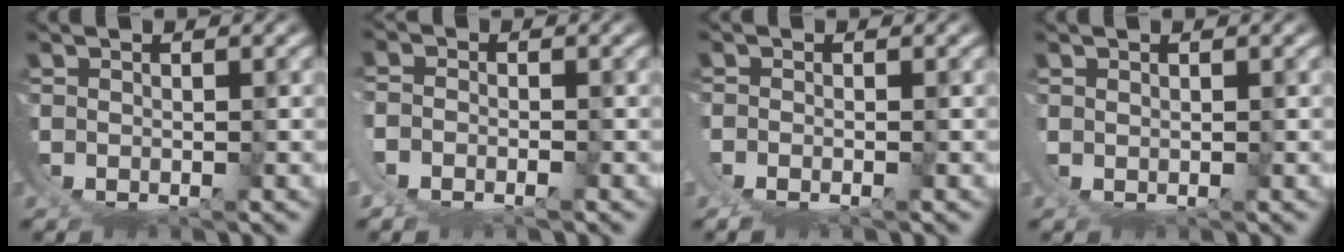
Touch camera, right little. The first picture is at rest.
{"total": 3.0, "force": [0.4, 2.5, 1.6], "torque": [-0.046, -0.008, 0.005]}
{"total": 1.7, "force": [-0.7, 1.2, 1.0], "torque": [-0.023, -0.006, -0.013]}
{"total": 0.7, "force": [0.7, 0.0, -0.1], "torque": [0.002, 0.003, 0.008]}